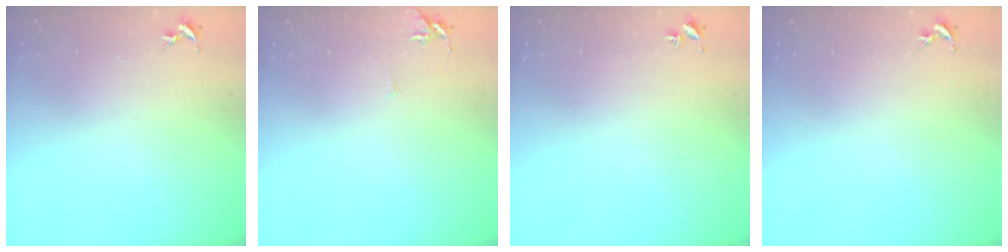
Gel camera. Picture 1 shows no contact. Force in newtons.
{"total": 5.8, "press": 5.7, "slide": 0.7}
{"total": 1.5, "press": 1.5, "slide": 0.2}
{"total": 0.0}